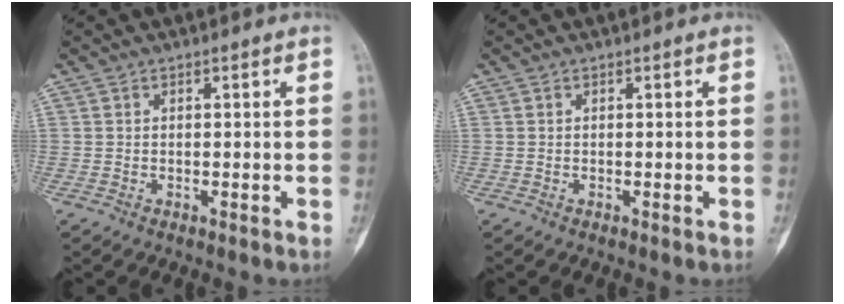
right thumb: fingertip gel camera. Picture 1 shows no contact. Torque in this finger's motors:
{"motor_torque": [0.05, 0.10, 0.16, -0.16, 0.01]}